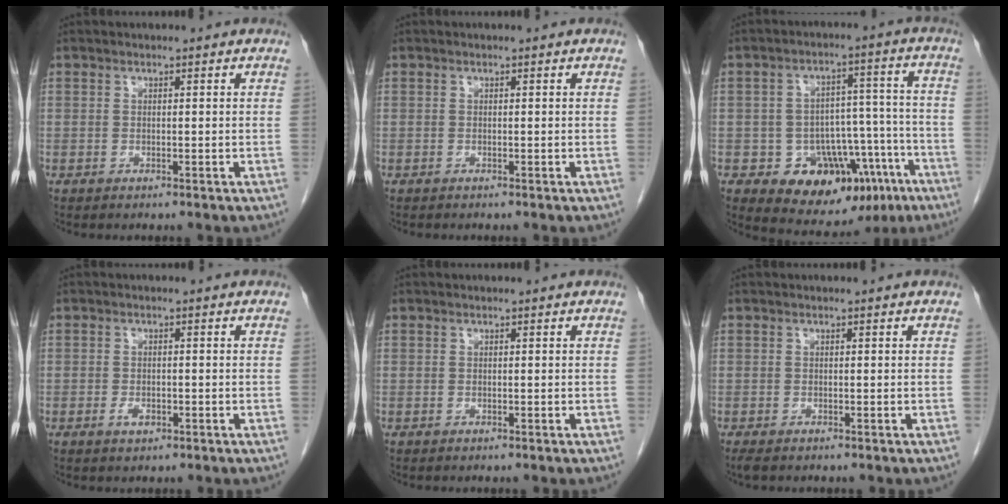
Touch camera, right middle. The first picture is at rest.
{"total": 0.0}
{"total": 14.8, "force": [-8.1, 9.0, 8.6], "torque": [-0.083, 0.047, -0.103]}
{"total": 1.8, "force": [-0.7, 0.9, 1.3], "torque": [-0.024, 0.002, -0.008]}
{"total": 0.0}
{"total": 1.2, "force": [-1.0, 0.4, 0.6], "torque": [-0.015, -0.005, -0.015]}